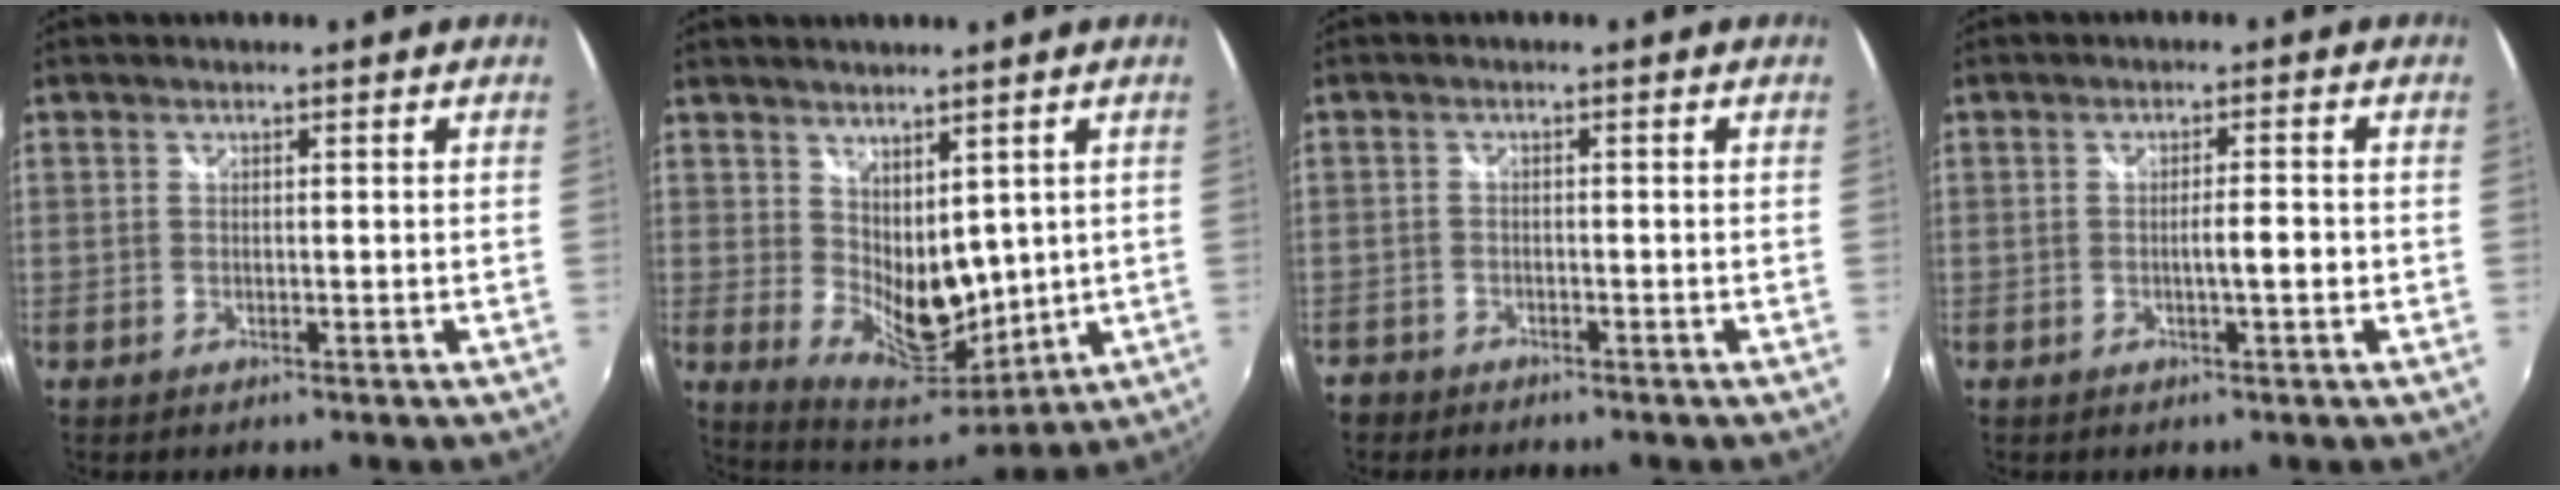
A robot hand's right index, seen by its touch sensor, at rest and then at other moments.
{"total": 10.5, "force": [3.1, 6.4, 7.7], "torque": [-0.128, -0.023, 0.076]}
{"total": 3.4, "force": [-2.7, 1.9, 0.3], "torque": [-0.020, -0.005, -0.054]}
{"total": 3.2, "force": [-0.6, 0.3, 3.2], "torque": [-0.049, 0.000, -0.012]}